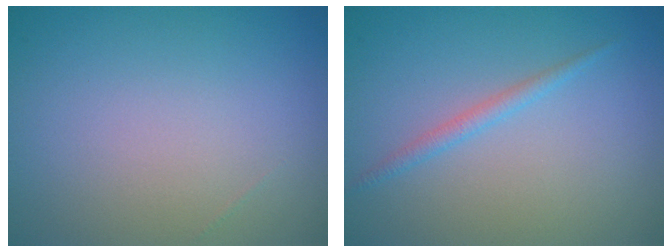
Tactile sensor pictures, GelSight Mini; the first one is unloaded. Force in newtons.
{"total": 1.2, "press": 1.2, "slide": 0.1}